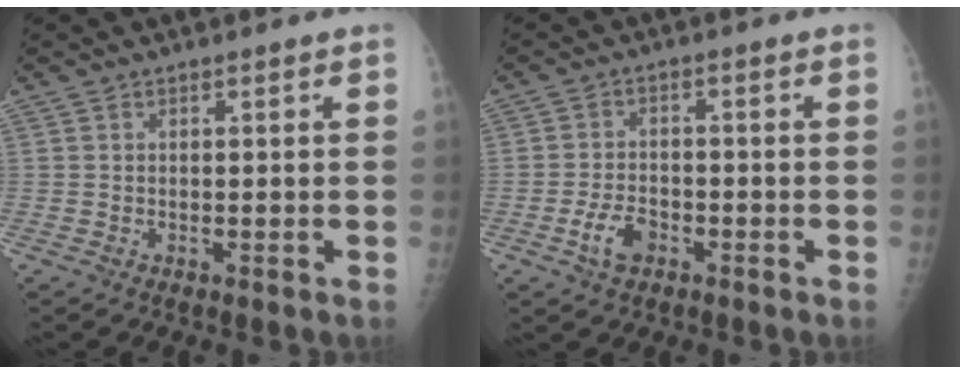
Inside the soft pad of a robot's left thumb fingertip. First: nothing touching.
{"total": 5.2, "force": [-2.6, 3.1, 3.2], "torque": [-0.056, 0.018, -0.046]}